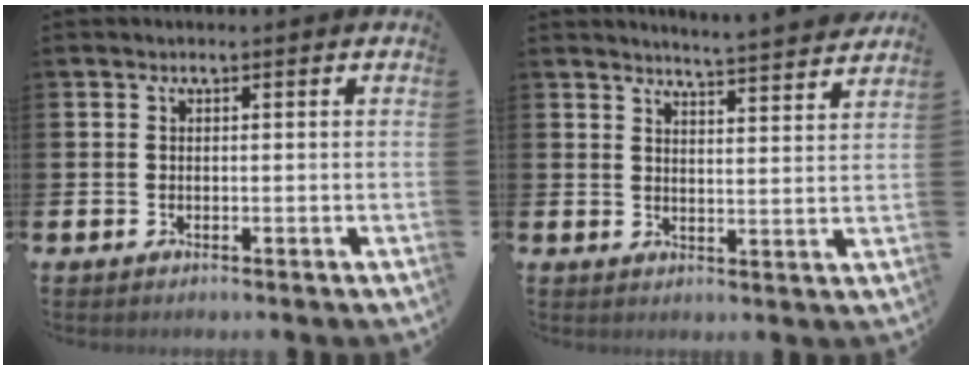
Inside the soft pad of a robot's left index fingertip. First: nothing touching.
{"total": 5.0, "force": [4.9, -0.9, 0.4], "torque": [-0.008, -0.040, 0.084]}